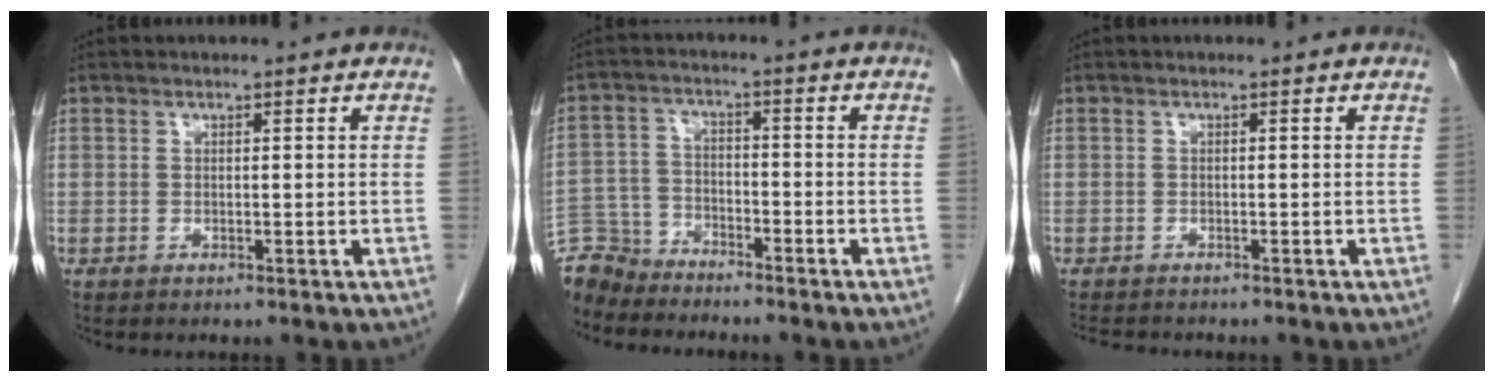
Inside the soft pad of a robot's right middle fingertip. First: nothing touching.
{"total": 7.5, "force": [-7.2, 2.1, -0.2], "torque": [0.000, 0.001, -0.144]}
{"total": 3.2, "force": [-3.0, 0.8, 0.9], "torque": [-0.014, -0.008, -0.045]}